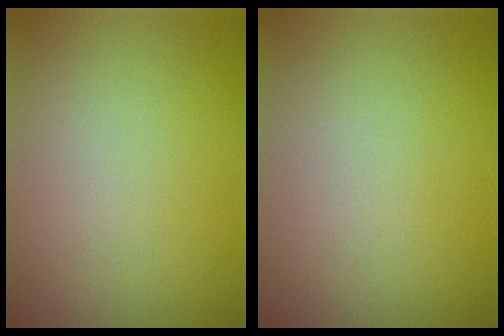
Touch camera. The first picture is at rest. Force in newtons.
{"total": 0.0}